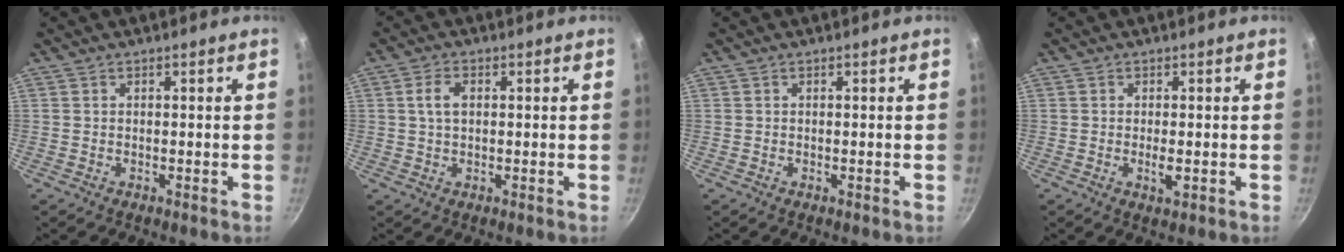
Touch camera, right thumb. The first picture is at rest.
{"total": 3.6, "force": [0.7, 2.1, 2.8], "torque": [-0.058, 0.003, 0.012]}
{"total": 0.0}
{"total": 2.1, "force": [-0.4, 0.8, 2.0], "torque": [-0.039, -0.004, -0.005]}